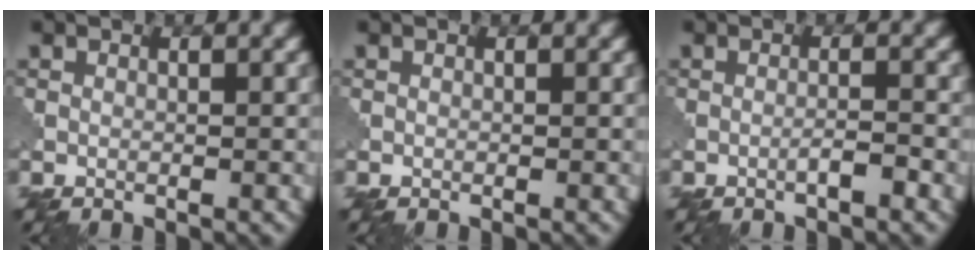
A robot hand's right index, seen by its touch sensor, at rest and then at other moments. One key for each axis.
{"total": 0.0}
{"total": 1.5, "fx": -0.8, "fy": 0.1, "fz": 1.3, "tx": -0.020, "ty": 0.005, "tz": -0.017}